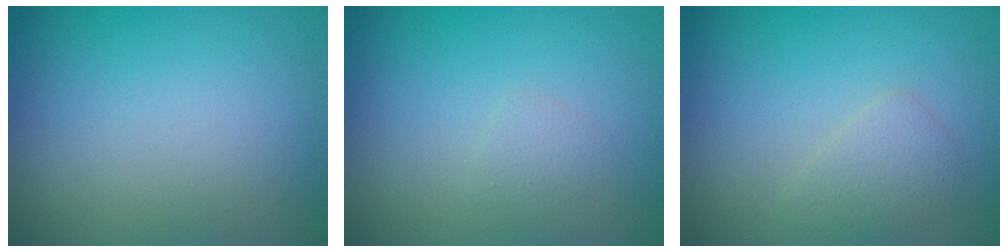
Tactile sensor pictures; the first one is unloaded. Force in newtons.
{"total": 0.8, "press": 0.8, "slide": 0.0}
{"total": 1.7, "press": 1.7, "slide": 0.1}